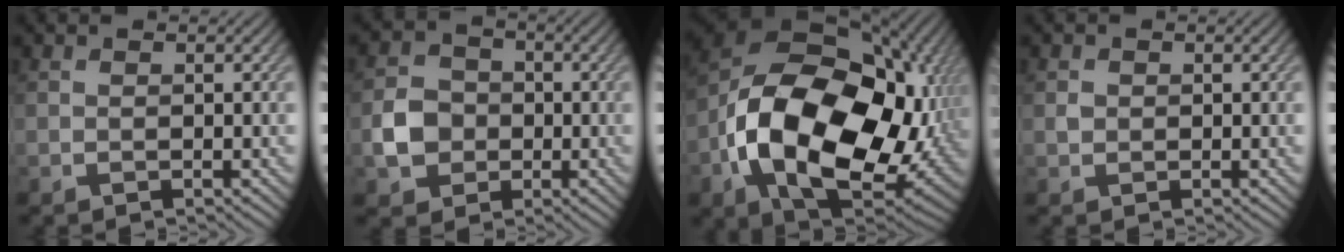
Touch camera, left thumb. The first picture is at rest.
{"total": 5.3, "force": [-1.1, 4.6, 2.3], "torque": [-0.049, 0.000, -0.027]}
{"total": 21.6, "force": [-2.1, 15.0, 15.5], "torque": [-0.339, -0.050, 0.000]}
{"total": 1.0, "force": [0.1, 0.9, 0.3], "torque": [-0.007, -0.002, 0.000]}